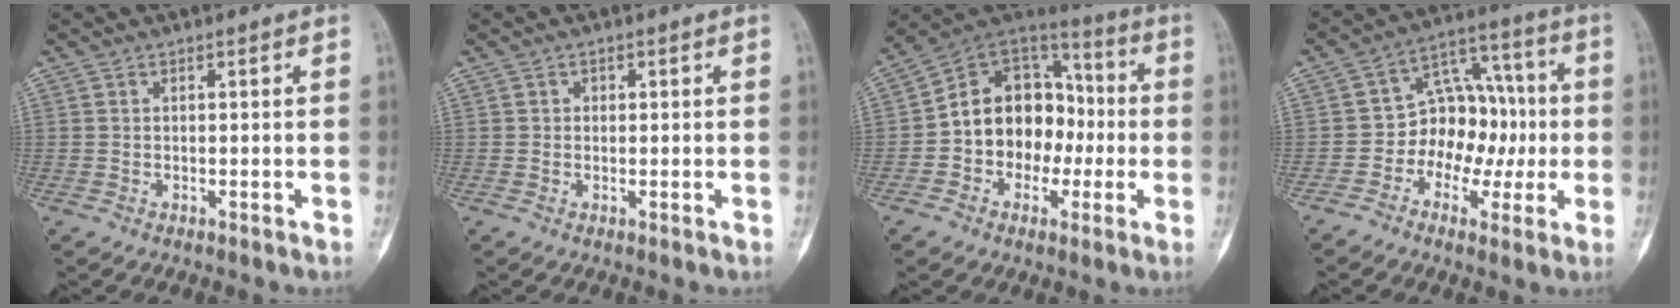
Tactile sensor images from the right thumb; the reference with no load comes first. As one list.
[{"total": 0.8, "force": [0.2, 0.8, 0.2], "torque": [0.008, 0.003, 0.001]}, {"total": 16.4, "force": [-2.1, 12.8, 10.1], "torque": [-0.107, 0.049, -0.042]}, {"total": 12.0, "force": [-1.9, 9.4, 7.3], "torque": [-0.057, 0.043, -0.042]}]